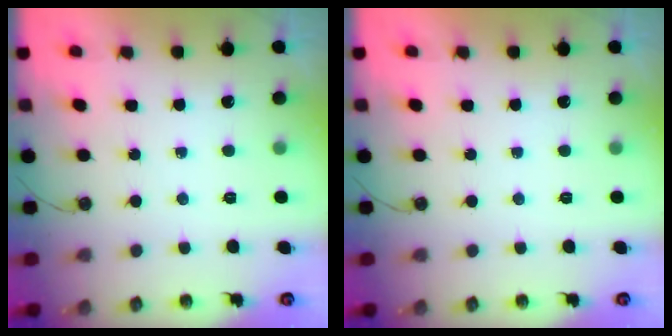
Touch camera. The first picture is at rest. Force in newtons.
{"total": 0.0}